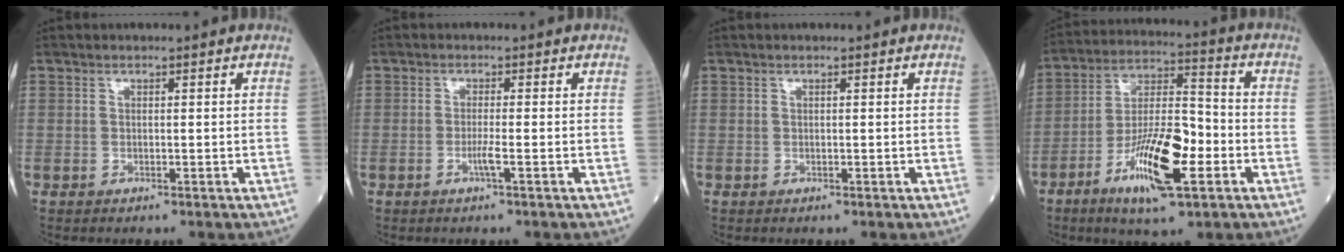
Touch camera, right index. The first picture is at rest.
{"total": 1.9, "force": [-0.7, -0.4, 1.8], "torque": [-0.038, -0.003, -0.016]}
{"total": 0.0}
{"total": 14.0, "force": [-5.7, 3.1, 12.4], "torque": [-0.232, -0.006, -0.098]}